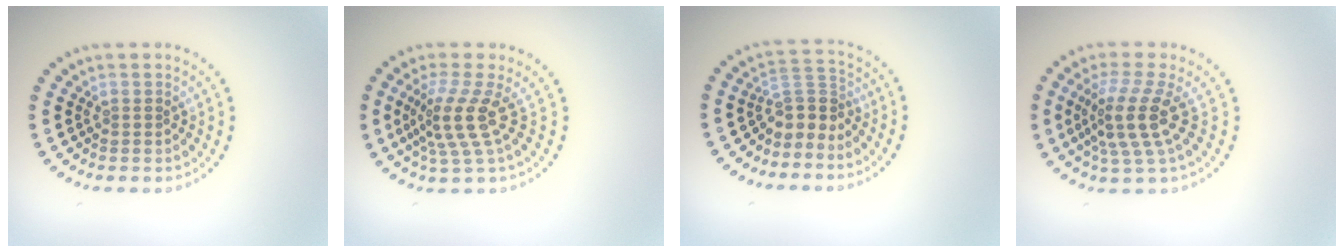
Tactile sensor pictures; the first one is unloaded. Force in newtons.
{"total": 3.8, "press": 2.8, "slide": 2.6}
{"total": 2.9, "press": 1.9, "slide": 2.2}
{"total": 4.3, "press": 3.2, "slide": 2.9}